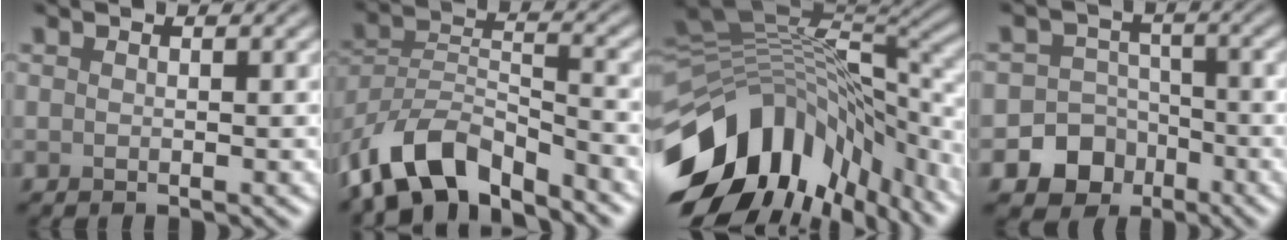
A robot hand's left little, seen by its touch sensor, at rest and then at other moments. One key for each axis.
{"total": 8.8, "fx": -6.7, "fy": 3.4, "fz": 4.6, "tx": -0.078, "ty": -0.006, "tz": -0.134}
{"total": 15.0, "fx": -6.5, "fy": 8.9, "fz": 10.3, "tx": -0.193, "ty": -0.002, "tz": -0.102}
{"total": 7.9, "fx": -4.0, "fy": 6.7, "fz": 1.4, "tx": 0.002, "ty": -0.020, "tz": -0.087}